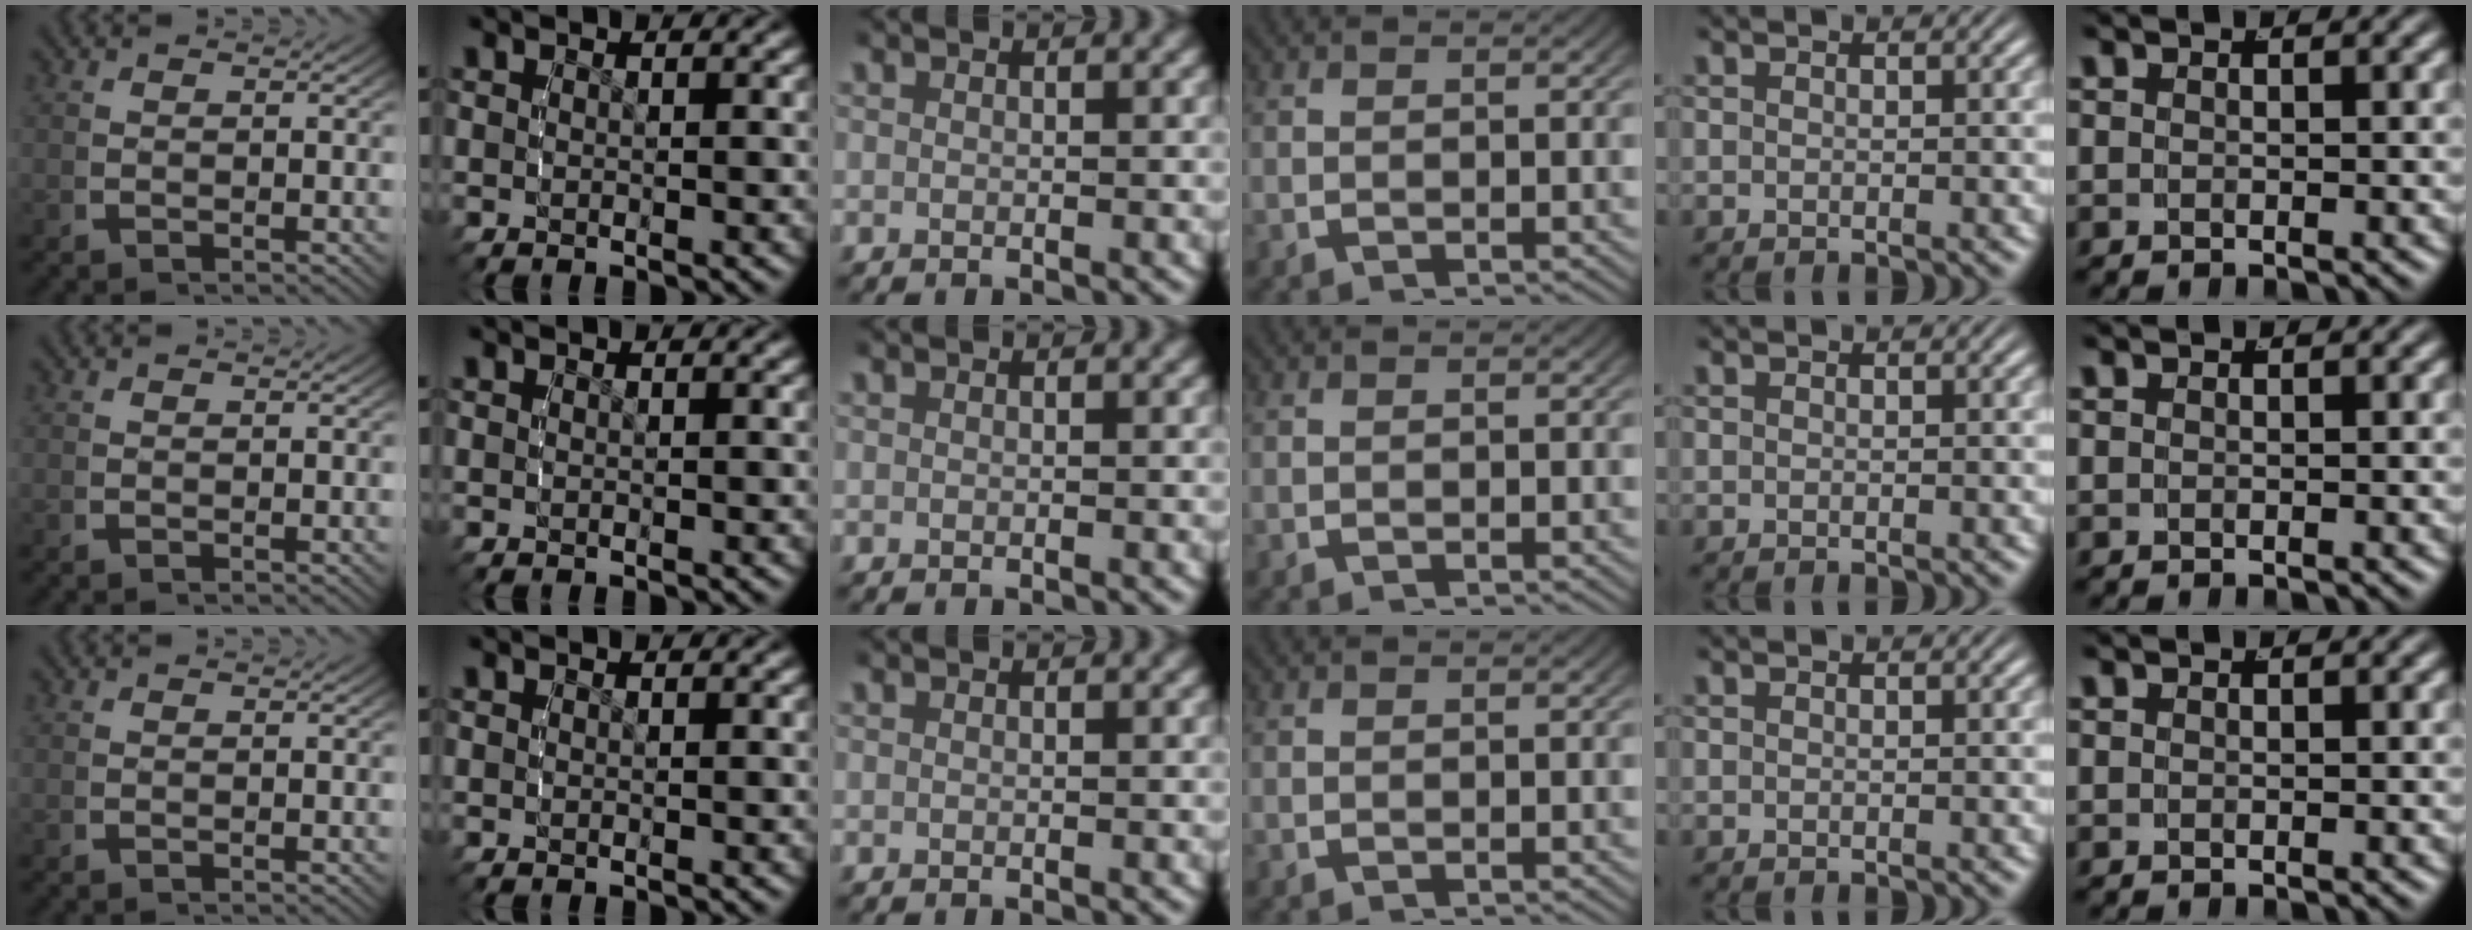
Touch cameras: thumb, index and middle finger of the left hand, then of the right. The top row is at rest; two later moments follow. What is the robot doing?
{"motion": "reach", "object": "pencil case"}